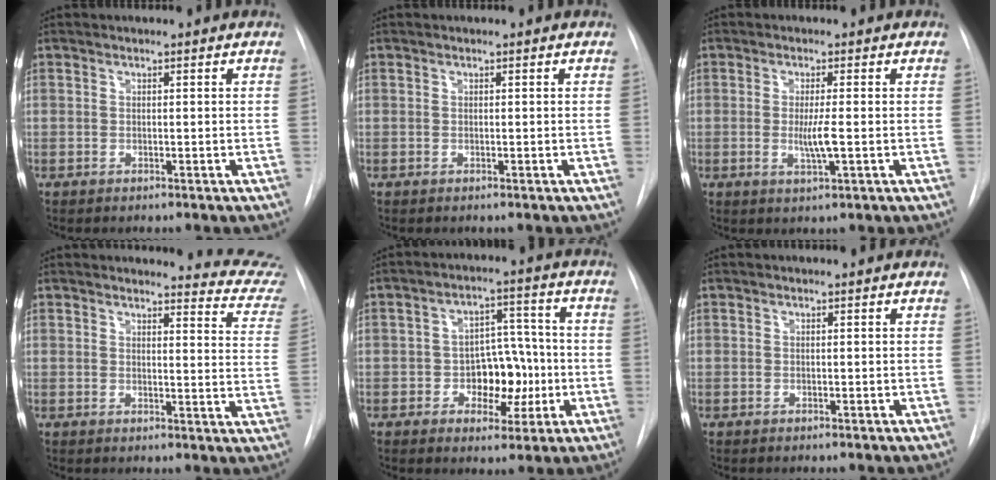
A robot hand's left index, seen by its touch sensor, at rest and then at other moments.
{"total": 0.0}
{"total": 3.4, "force": [-0.4, 0.0, 3.4], "torque": [-0.066, -0.008, -0.007]}
{"total": 11.4, "force": [11.4, 0.2, 1.0], "torque": [0.009, -0.095, 0.096]}
{"total": 8.3, "force": [-1.9, 5.2, 6.2], "torque": [-0.083, 0.026, -0.022]}
{"total": 0.0}